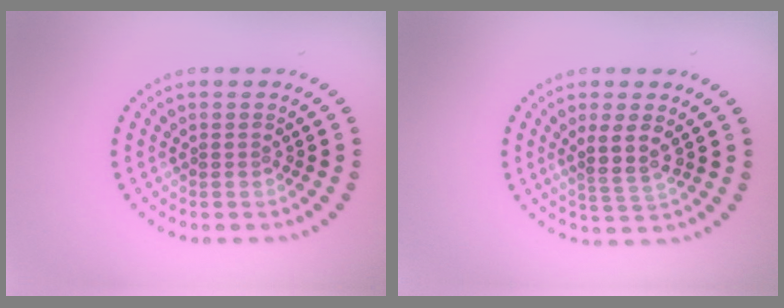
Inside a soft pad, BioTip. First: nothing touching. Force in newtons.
{"total": 2.5, "press": 2.0, "slide": 1.5}